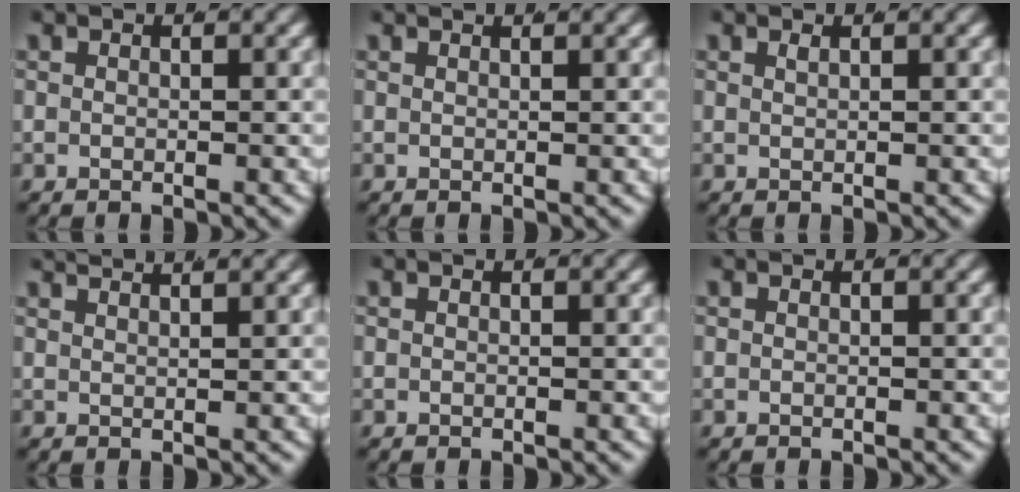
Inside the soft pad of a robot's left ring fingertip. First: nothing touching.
{"total": 1.1, "force": [1.0, -0.4, 0.3], "torque": [0.004, 0.002, 0.015]}
{"total": 0.7, "force": [0.2, -0.6, 0.2], "torque": [-0.001, -0.004, 0.009]}
{"total": 2.9, "force": [2.8, -0.2, 0.9], "torque": [-0.013, 0.003, 0.048]}
{"total": 1.0, "force": [-0.3, -0.9, -0.3], "torque": [0.012, -0.013, 0.007]}
{"total": 1.1, "force": [-0.3, -1.0, -0.3], "torque": [0.013, -0.013, 0.007]}